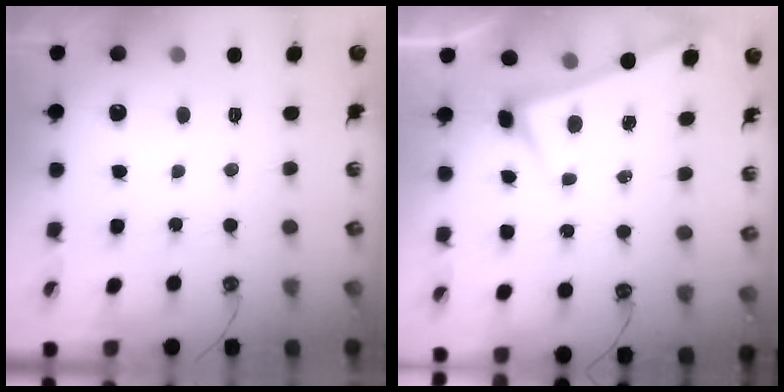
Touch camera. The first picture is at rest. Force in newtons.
{"total": 3.0, "press": 3.0, "slide": 0.2}